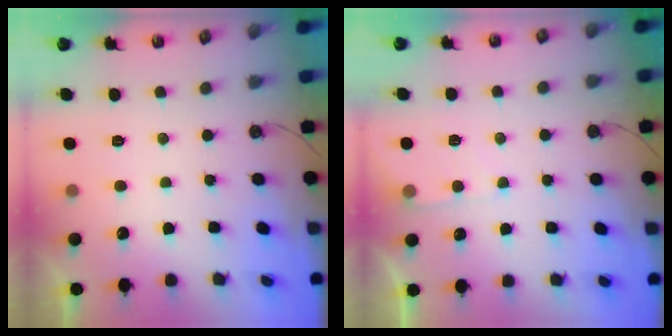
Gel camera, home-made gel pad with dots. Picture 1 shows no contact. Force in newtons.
{"total": 5.6, "press": 5.5, "slide": 0.7}